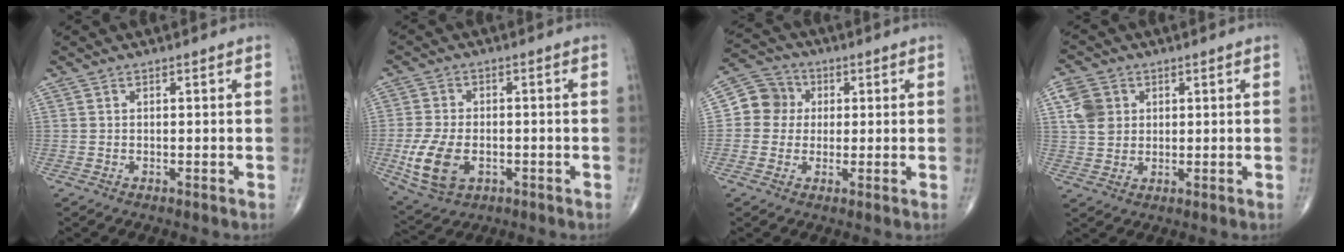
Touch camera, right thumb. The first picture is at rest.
{"total": 10.3, "force": [-2.7, 6.5, 7.5], "torque": [-0.153, 0.000, -0.040]}
{"total": 7.0, "force": [0.7, 6.7, 2.1], "torque": [-0.008, 0.014, -0.001]}
{"total": 6.7, "force": [1.9, 5.6, 3.2], "torque": [-0.046, -0.003, 0.038]}